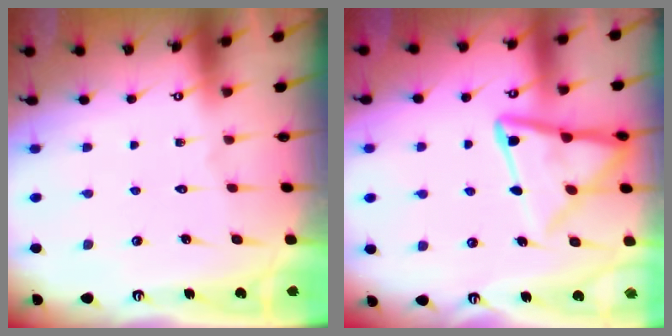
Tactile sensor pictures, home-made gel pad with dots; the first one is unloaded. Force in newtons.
{"total": 13.2, "press": 13.1, "slide": 1.2}